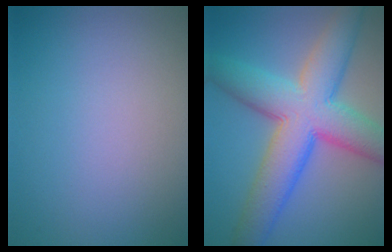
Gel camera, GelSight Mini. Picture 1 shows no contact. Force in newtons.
{"total": 10.0, "press": 10.0, "slide": 0.2}